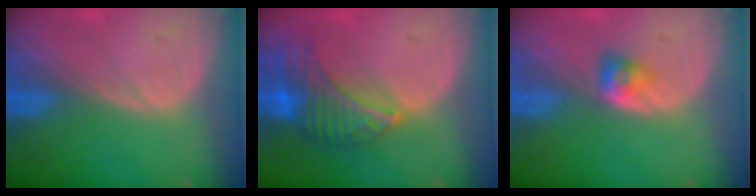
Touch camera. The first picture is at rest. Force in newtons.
{"total": 7.9, "press": 7.1, "slide": 3.4}
{"total": 2.9, "press": 2.5, "slide": 1.5}